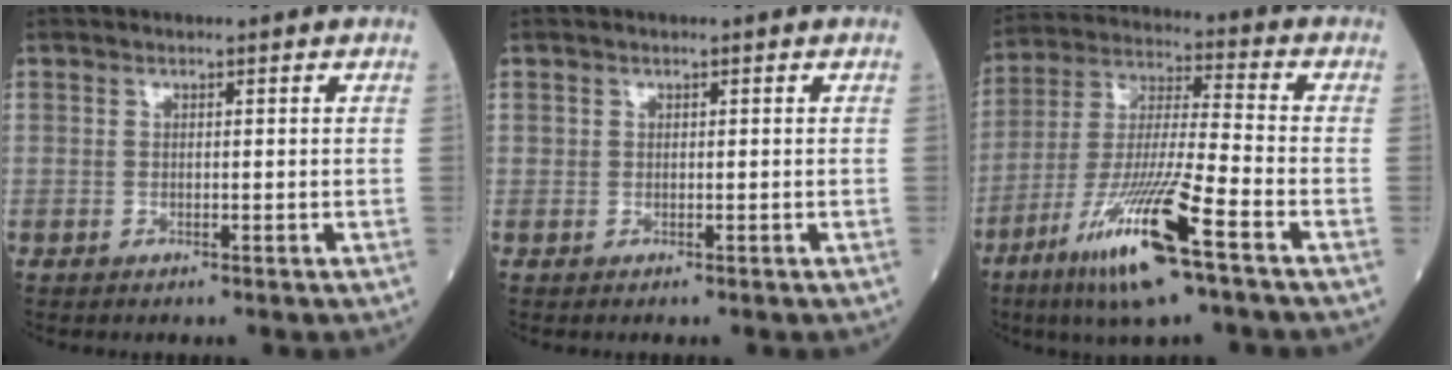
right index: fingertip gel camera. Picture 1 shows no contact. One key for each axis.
{"total": 0.0}
{"total": 16.1, "fx": -8.6, "fy": 0.5, "fz": 13.7, "tx": -0.285, "ty": -0.034, "tz": -0.160}